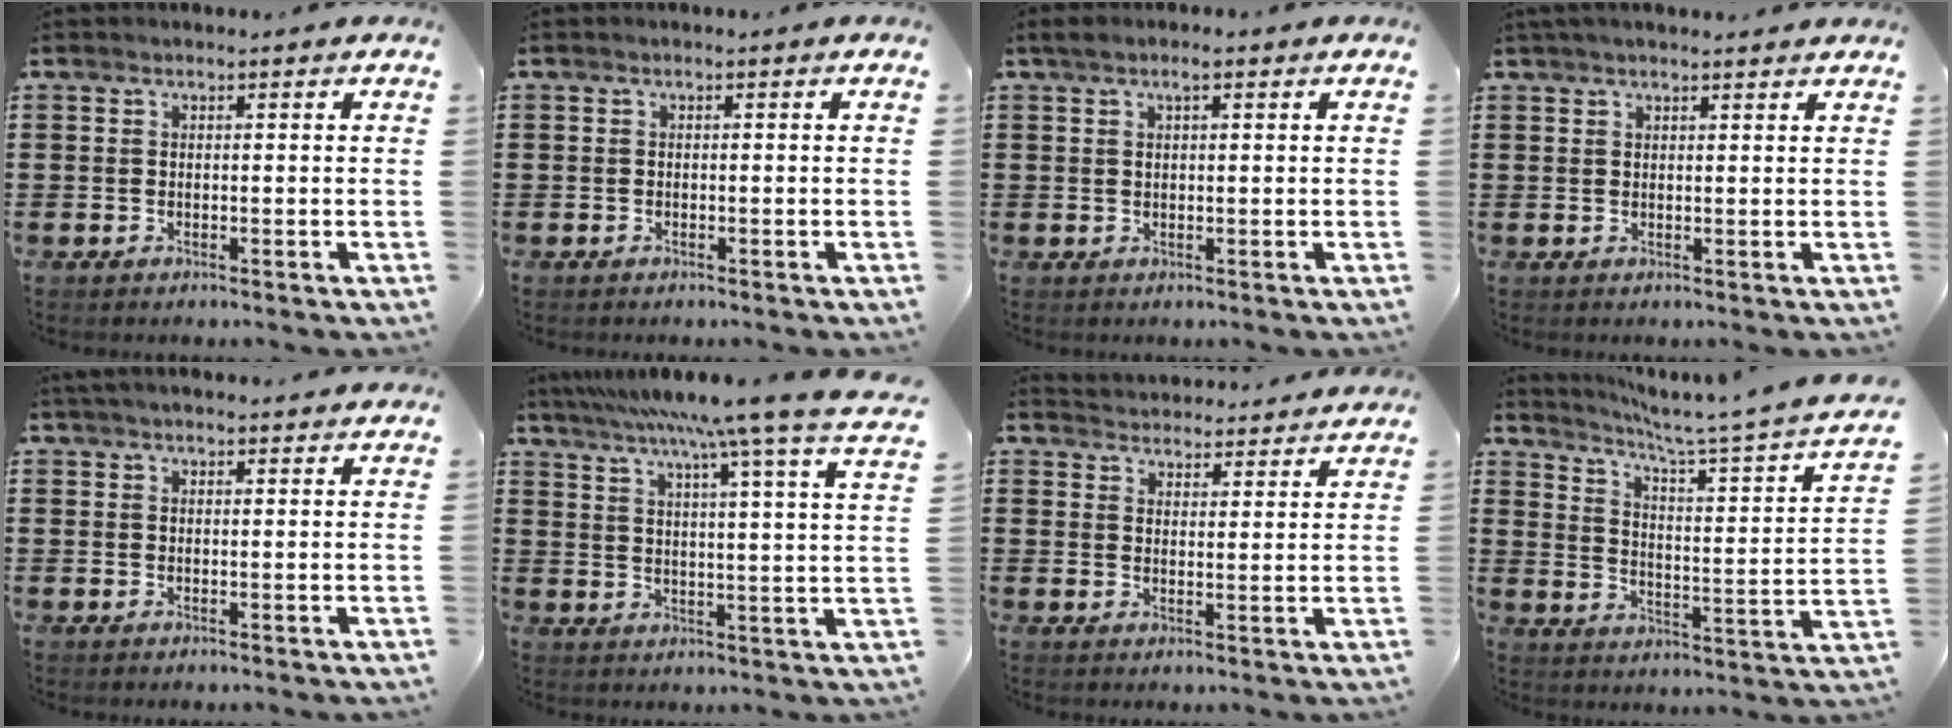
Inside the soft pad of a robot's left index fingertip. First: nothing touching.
{"total": 0.0}
{"total": 2.0, "force": [1.0, 0.5, 1.7], "torque": [-0.026, 0.000, 0.014]}
{"total": 1.8, "force": [1.7, 0.1, 0.5], "torque": [-0.014, 0.002, 0.032]}
{"total": 2.3, "force": [2.3, 0.0, 0.4], "torque": [-0.014, 0.001, 0.045]}
{"total": 9.1, "force": [7.9, -2.0, 4.2], "torque": [-0.097, -0.067, 0.123]}
{"total": 4.0, "force": [3.9, -0.3, -0.7], "torque": [-0.005, -0.028, 0.068]}
{"total": 4.2, "force": [3.0, -0.9, 2.8], "torque": [-0.069, -0.042, 0.036]}